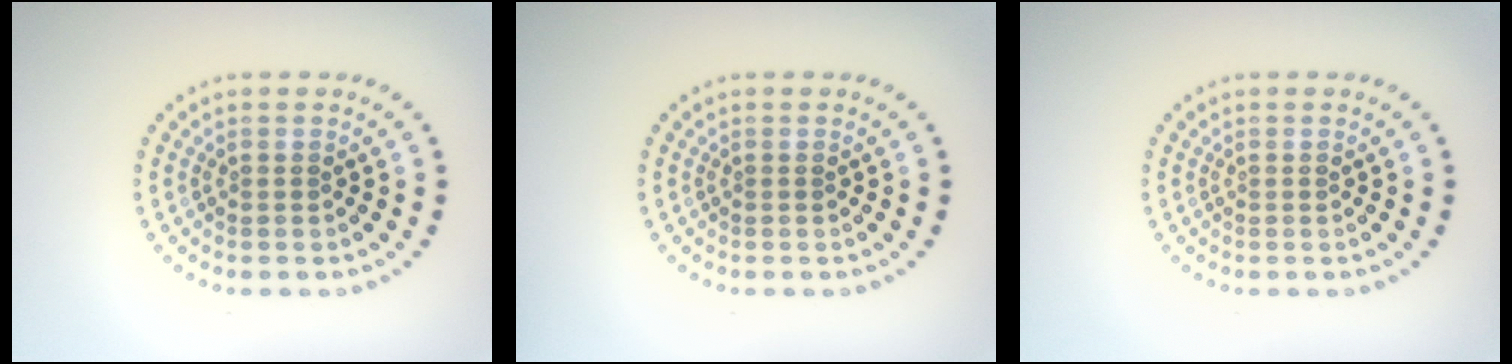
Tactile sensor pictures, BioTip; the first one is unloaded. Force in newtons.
{"total": 0.0}
{"total": 0.0}